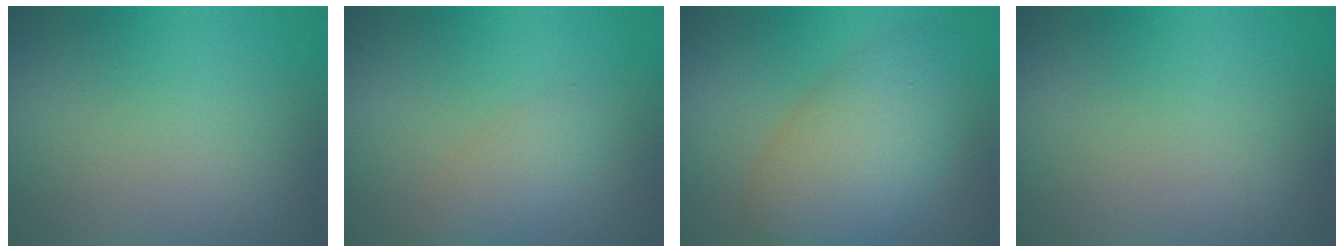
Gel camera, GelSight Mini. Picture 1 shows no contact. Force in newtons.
{"total": 2.3, "press": 2.3, "slide": 0.0}
{"total": 7.8, "press": 7.8, "slide": 0.2}
{"total": 0.0}